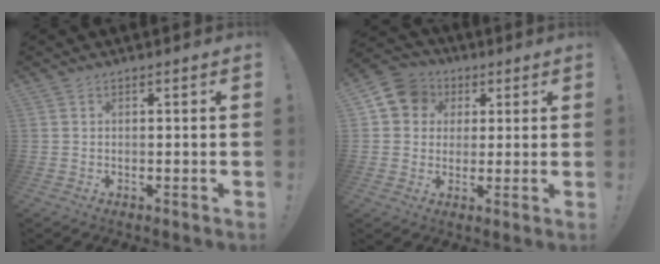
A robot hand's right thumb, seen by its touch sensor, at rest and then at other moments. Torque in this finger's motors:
{"motor_torque": [0.31, 1.25, 0.16, -0.13, 0.00]}